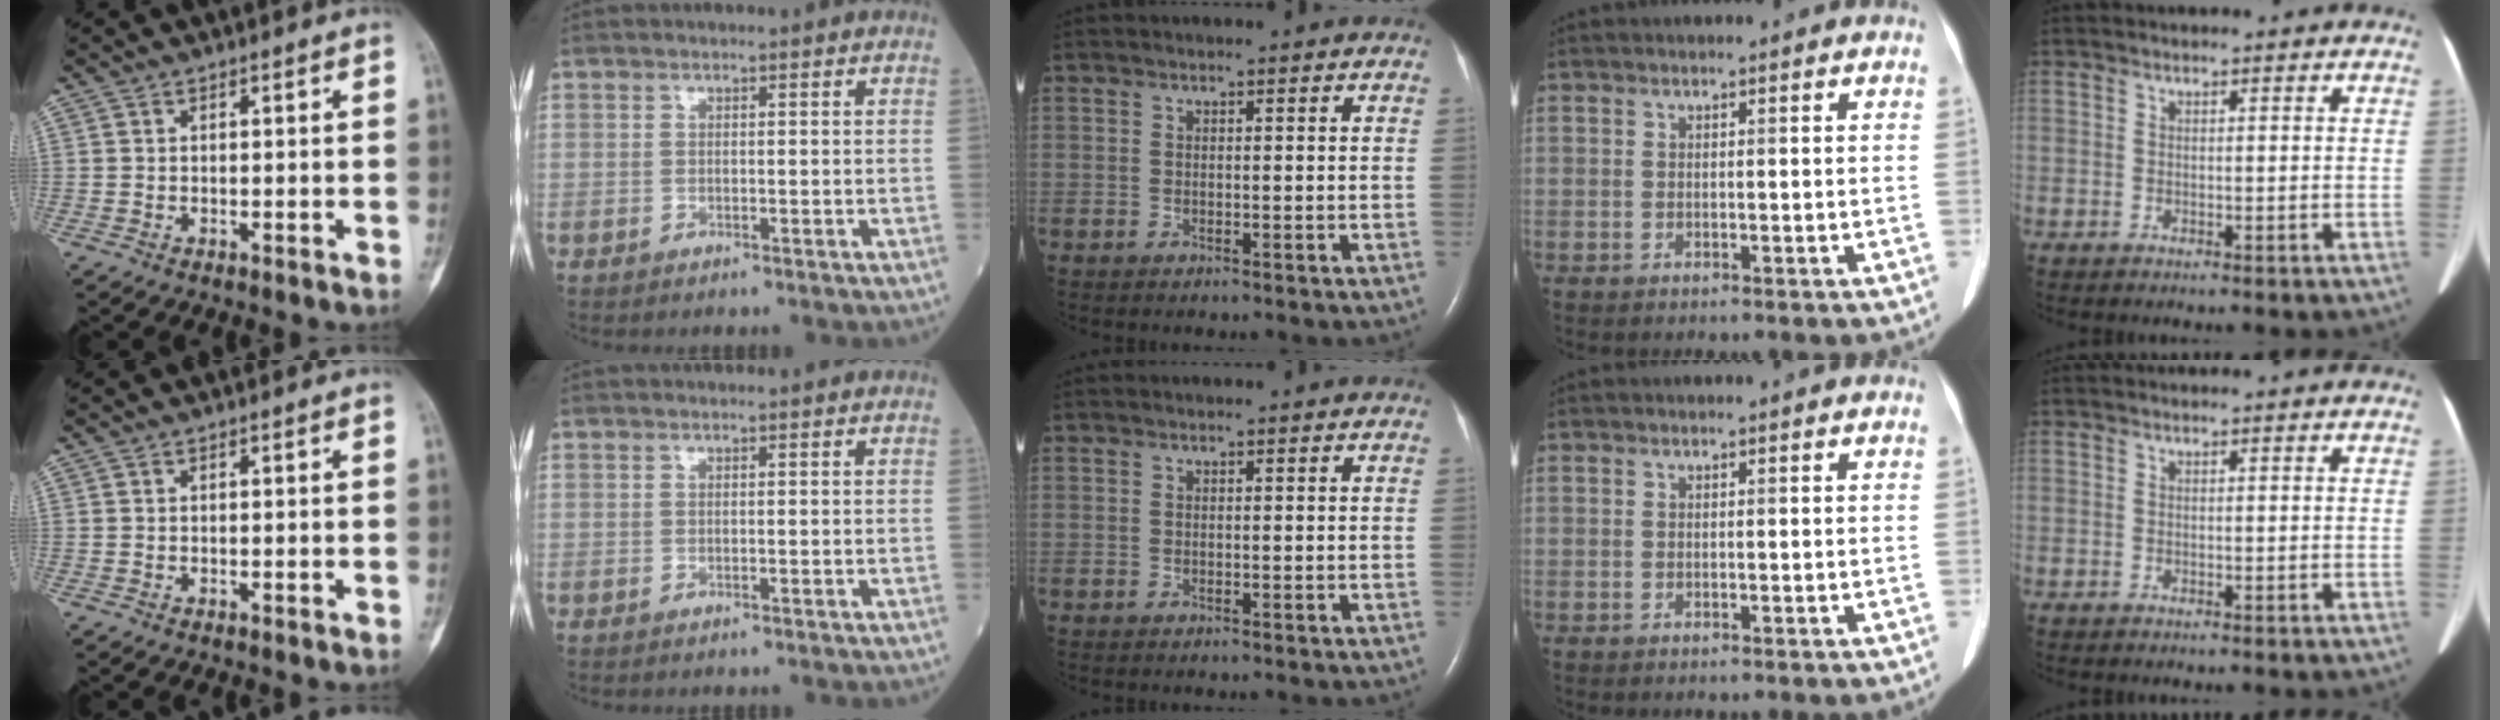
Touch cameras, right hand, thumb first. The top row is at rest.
{}